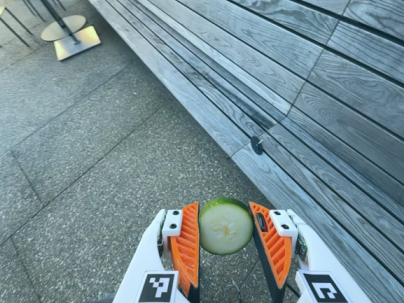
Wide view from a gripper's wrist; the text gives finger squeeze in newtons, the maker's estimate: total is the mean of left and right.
{"total": 12.0, "left": 12.5, "right": 11.4}